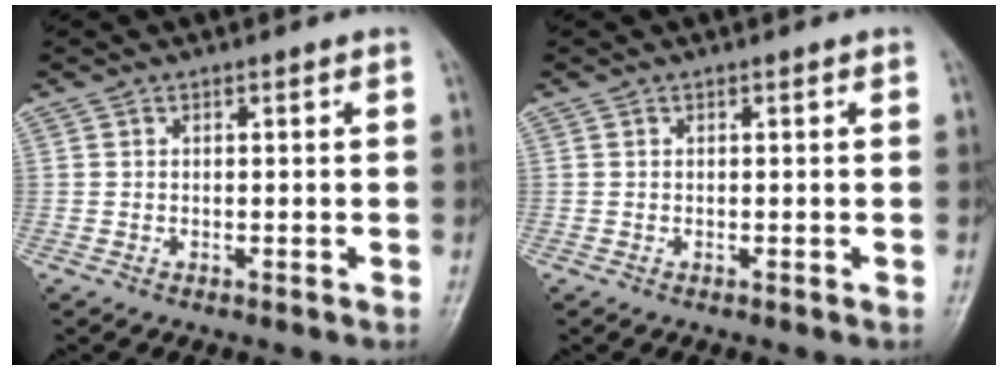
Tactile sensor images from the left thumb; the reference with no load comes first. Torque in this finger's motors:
{"motor_torque": [-0.03, 0.04, -0.05, -0.09, 0.00]}